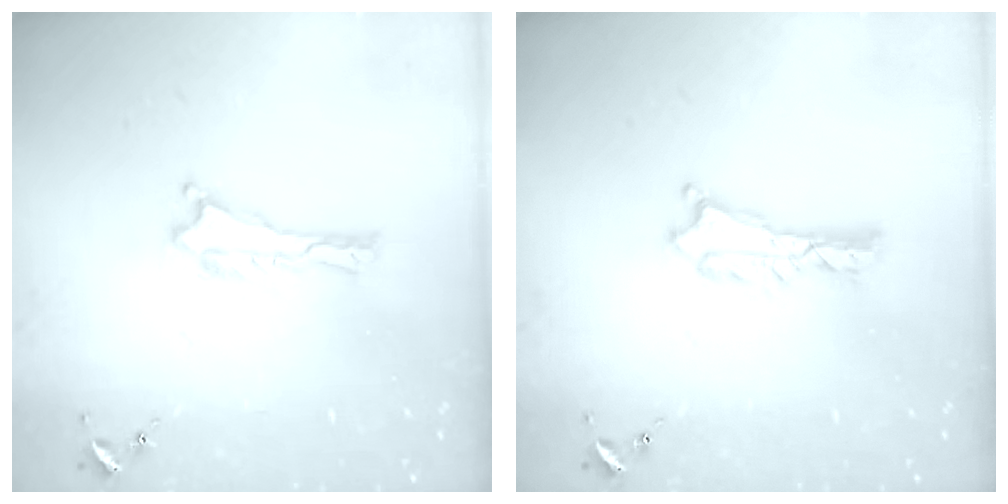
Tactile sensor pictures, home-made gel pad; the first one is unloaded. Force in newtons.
{"total": 1.1, "press": 1.1, "slide": 0.2}